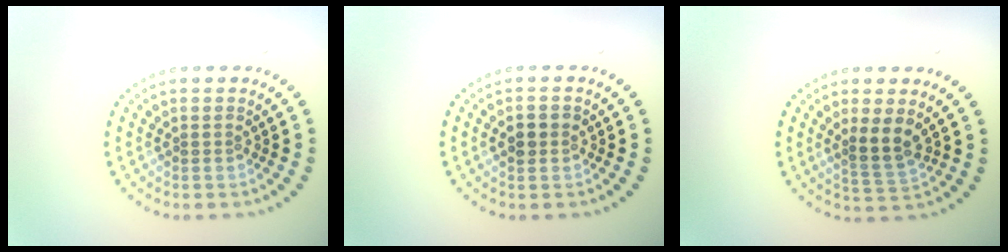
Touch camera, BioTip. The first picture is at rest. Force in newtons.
{"total": 1.7, "press": 1.7, "slide": 0.1}
{"total": 2.3, "press": 1.9, "slide": 1.3}